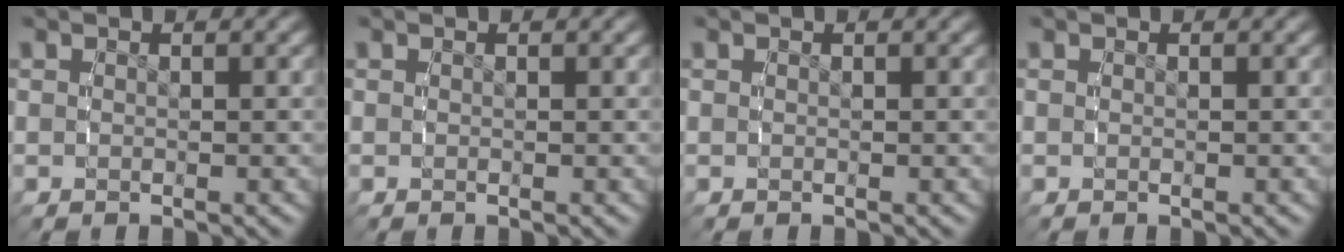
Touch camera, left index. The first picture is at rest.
{"total": 0.0}
{"total": 0.0}
{"total": 0.0}